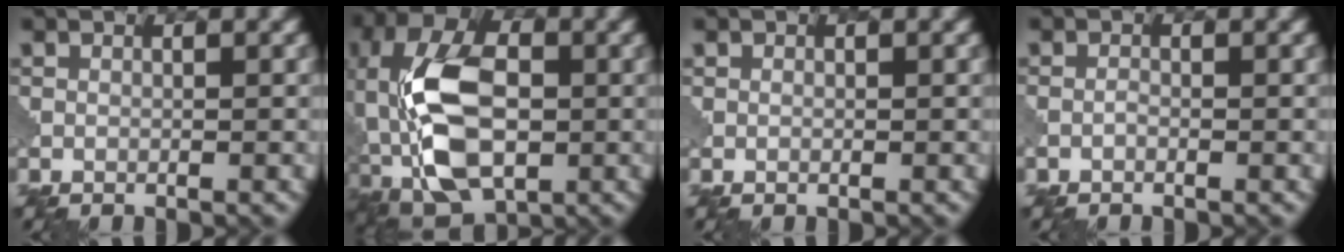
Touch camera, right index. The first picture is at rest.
{"total": 13.7, "force": [-1.8, 8.0, 10.9], "torque": [-0.226, 0.008, -0.047]}
{"total": 0.5, "force": [0.1, 0.4, 0.3], "torque": [-0.003, -0.001, 0.000]}
{"total": 0.5, "force": [-0.3, 0.2, 0.4], "torque": [-0.010, 0.000, -0.007]}